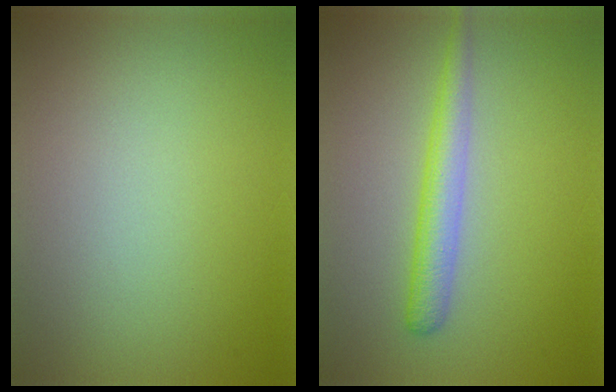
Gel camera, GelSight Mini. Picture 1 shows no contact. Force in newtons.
{"total": 2.9, "press": 2.9, "slide": 0.1}